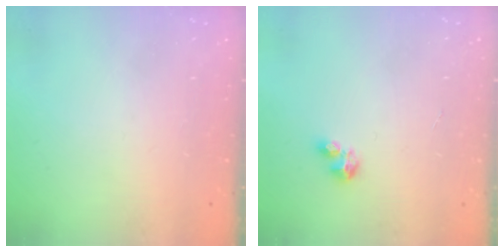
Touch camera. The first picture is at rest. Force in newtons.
{"total": 3.2, "press": 3.2, "slide": 0.4}